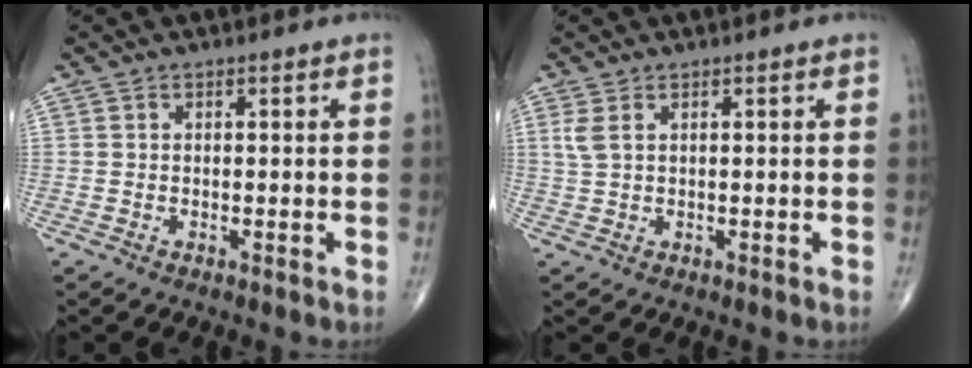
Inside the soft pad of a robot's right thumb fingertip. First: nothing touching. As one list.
[{"total": 2.2, "force": [1.0, 0.9, 1.8], "torque": [-0.047, 0.007, 0.029]}]